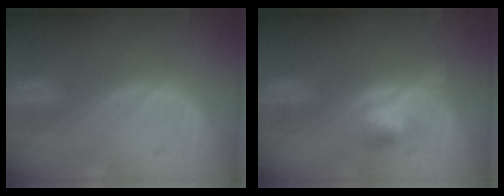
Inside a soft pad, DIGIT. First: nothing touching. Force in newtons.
{"total": 3.9, "press": 3.7, "slide": 1.4}